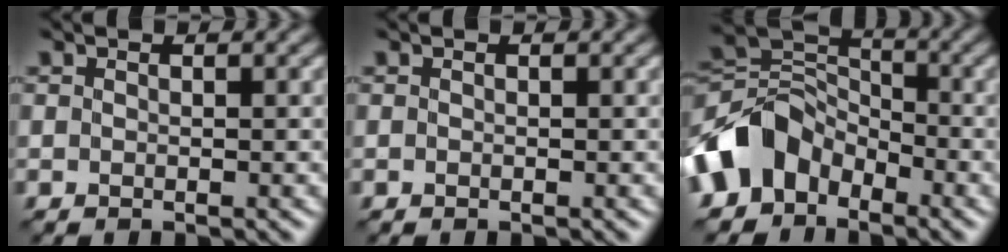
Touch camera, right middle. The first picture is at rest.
{"total": 0.0}
{"total": 6.6, "force": [-3.7, 4.7, 2.8], "torque": [-0.044, 0.006, -0.081]}